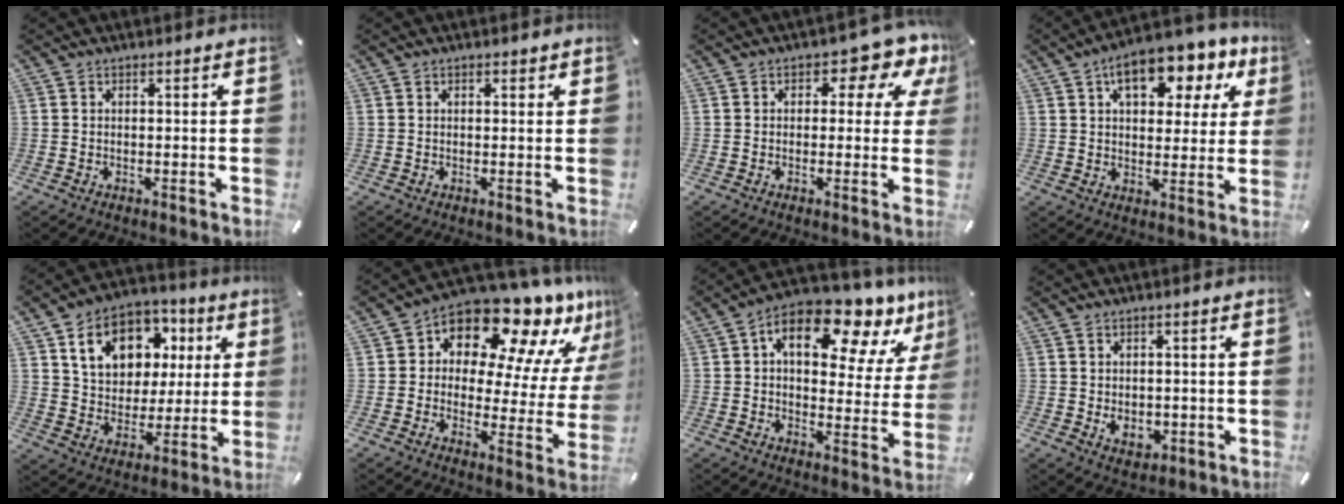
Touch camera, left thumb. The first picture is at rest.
{"total": 0.8, "force": [0.4, 0.6, 0.2], "torque": [0.003, 0.001, 0.005]}
{"total": 7.7, "force": [3.2, 4.3, 5.5], "torque": [-0.058, -0.021, 0.047]}
{"total": 13.5, "force": [7.7, 7.5, 8.2], "torque": [-0.112, -0.035, 0.129]}
{"total": 14.3, "force": [5.7, 11.5, 6.4], "torque": [-0.118, -0.008, 0.109]}
{"total": 14.2, "force": [11.0, 6.4, 6.3], "torque": [-0.095, -0.114, 0.183]}
{"total": 15.9, "force": [9.5, 7.8, 10.1], "torque": [-0.148, -0.057, 0.157]}
{"total": 3.7, "force": [-0.1, 3.0, 2.0], "torque": [-0.027, -0.004, -0.004]}